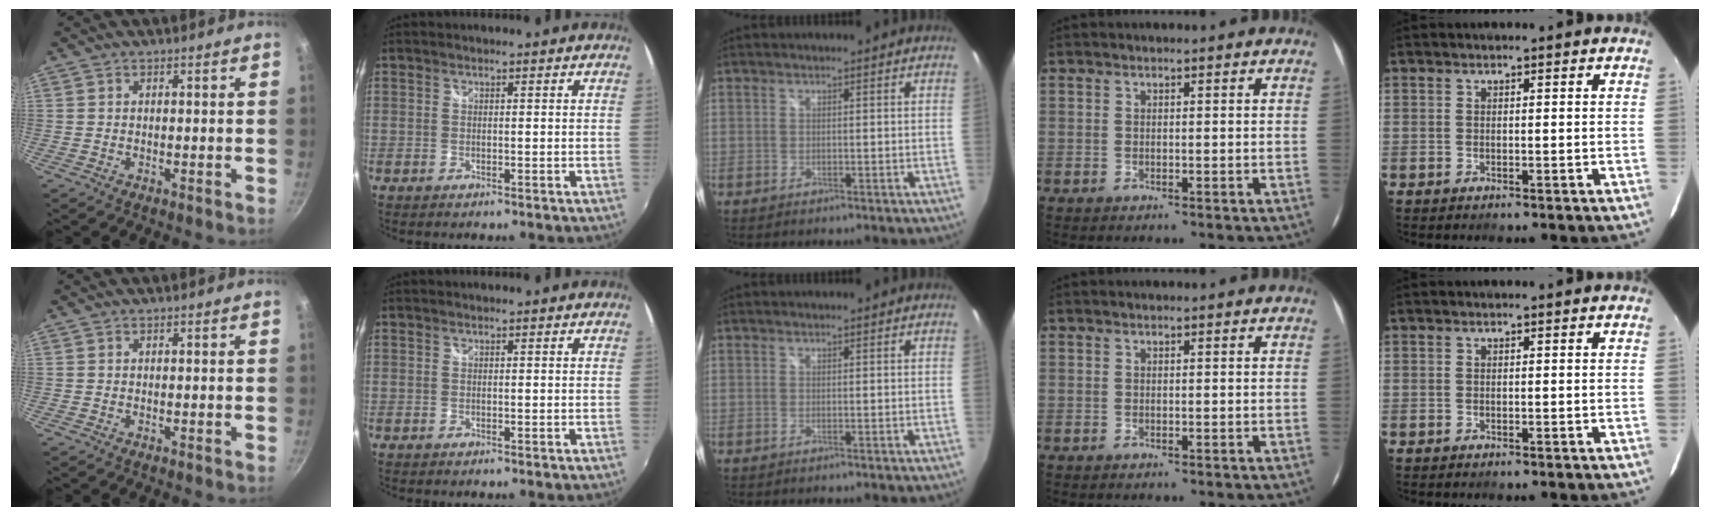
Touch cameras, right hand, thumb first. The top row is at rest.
{}